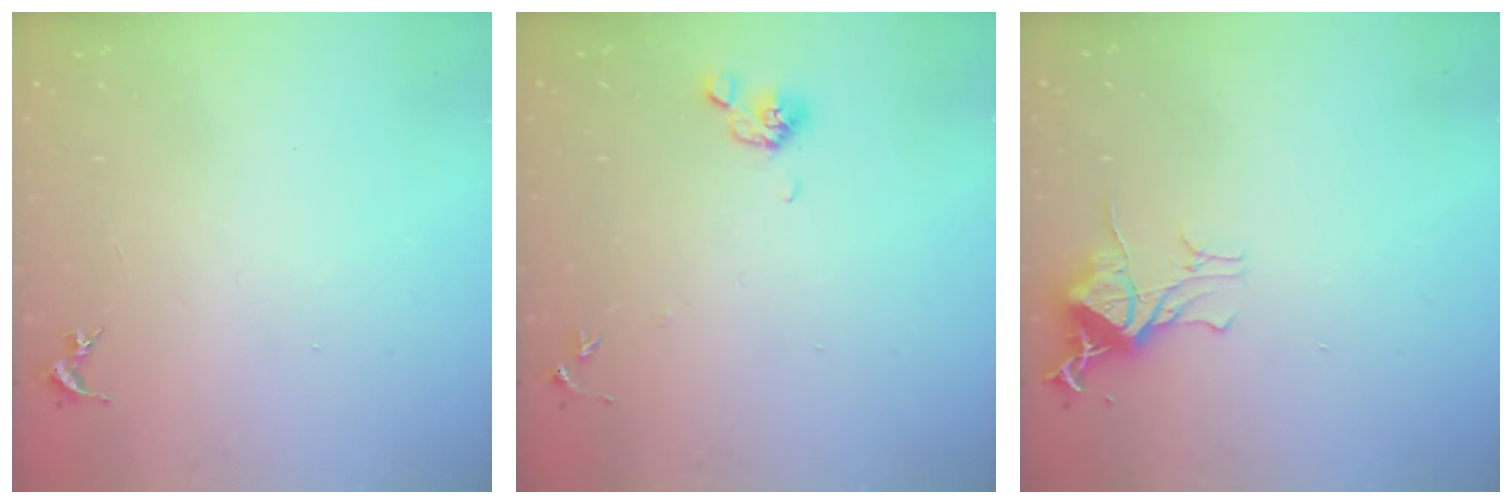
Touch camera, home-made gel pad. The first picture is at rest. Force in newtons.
{"total": 7.1, "press": 6.8, "slide": 1.8}
{"total": 11.3, "press": 11.3, "slide": 0.9}